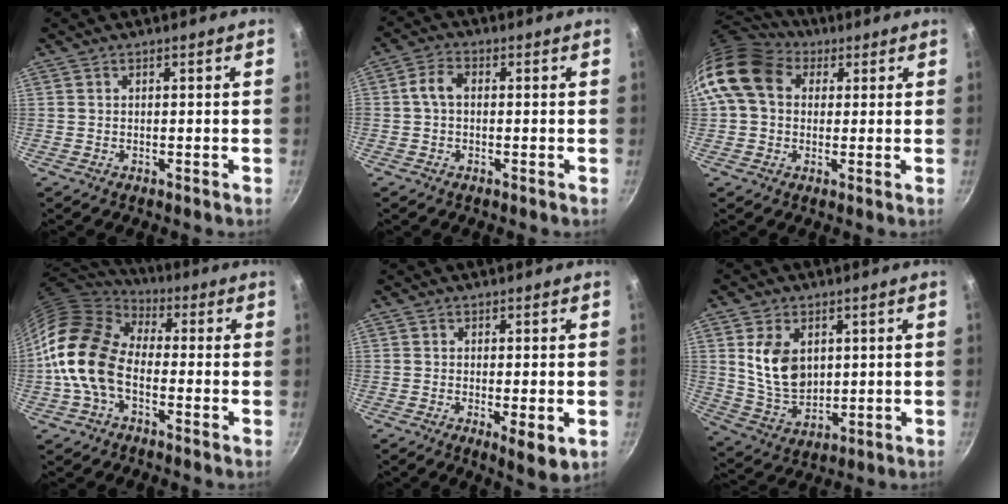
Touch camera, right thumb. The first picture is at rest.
{"total": 3.9, "force": [0.1, 2.3, 3.2], "torque": [-0.067, 0.016, -0.006]}
{"total": 13.6, "force": [3.7, 10.5, 7.8], "torque": [-0.132, 0.022, 0.049]}
{"total": 15.5, "force": [-2.3, 10.1, 11.5], "torque": [-0.192, 0.029, -0.062]}
{"total": 5.2, "force": [-1.1, 1.4, 4.9], "torque": [-0.073, -0.016, -0.010]}
{"total": 10.8, "force": [2.6, 7.5, 7.3], "torque": [-0.116, -0.025, 0.064]}